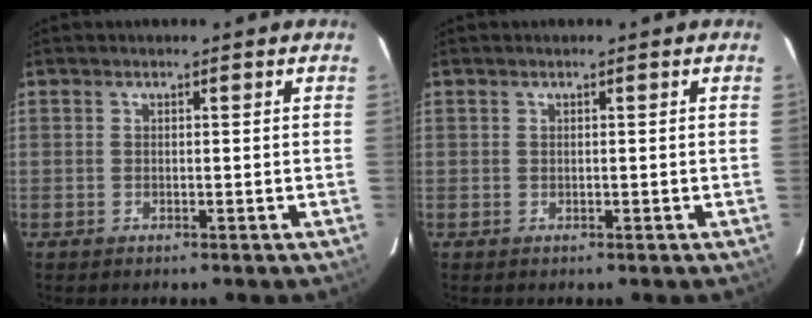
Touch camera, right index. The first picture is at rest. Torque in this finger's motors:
{"motor_torque": [0.00, 0.00, 0.02, 0.00]}